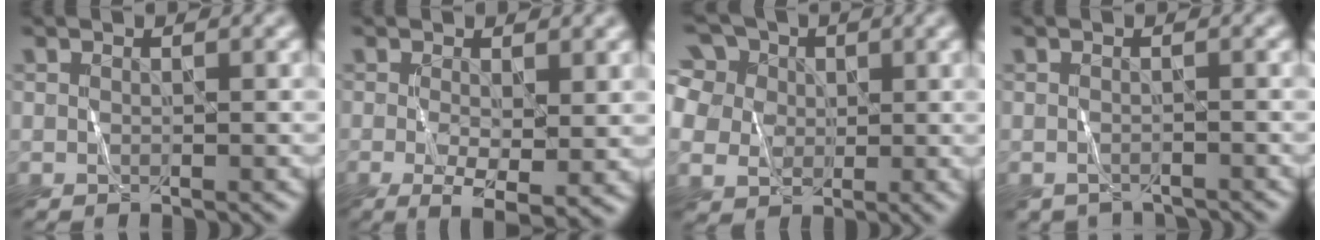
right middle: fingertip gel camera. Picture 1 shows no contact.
{"total": 4.6, "force": [-0.8, 1.5, 4.3], "torque": [-0.081, -0.014, -0.011]}
{"total": 10.9, "force": [4.4, 8.2, 5.7], "torque": [-0.123, 0.036, 0.059]}
{"total": 1.7, "force": [-1.7, 0.2, -0.1], "torque": [0.000, -0.009, -0.026]}